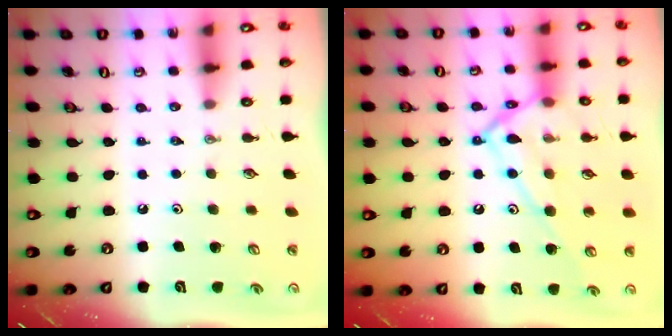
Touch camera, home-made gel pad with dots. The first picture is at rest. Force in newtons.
{"total": 15.9, "press": 15.9, "slide": 1.1}